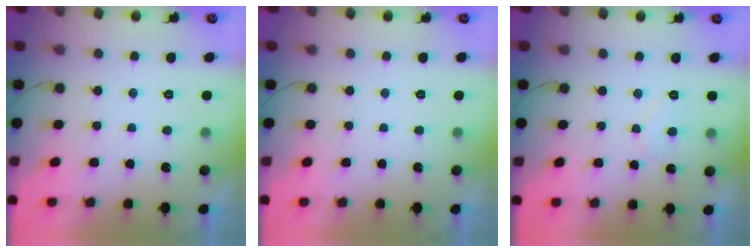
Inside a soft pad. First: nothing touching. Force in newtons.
{"total": 0.0}
{"total": 5.7, "press": 5.6, "slide": 0.6}